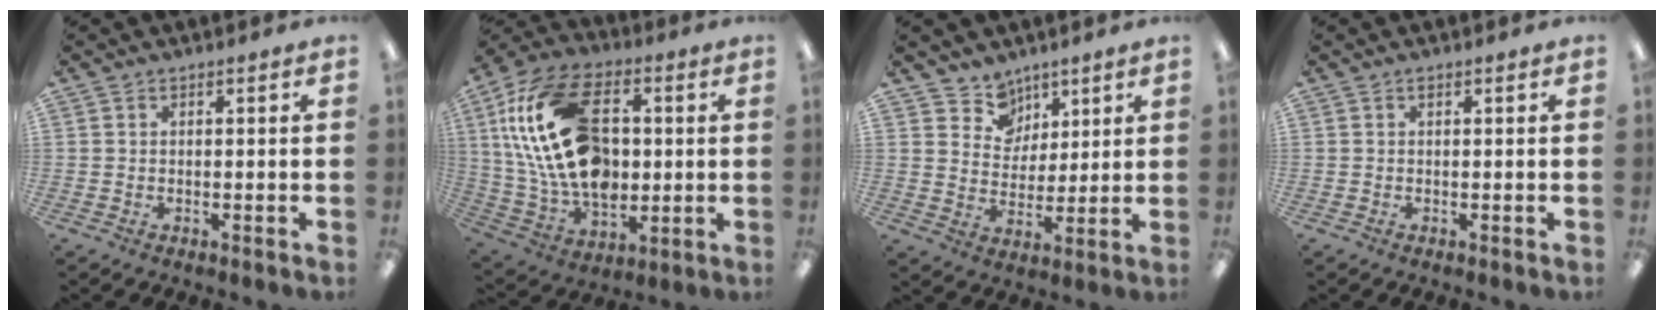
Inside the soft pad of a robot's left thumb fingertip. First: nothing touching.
{"total": 24.6, "force": [4.3, 16.0, 18.1], "torque": [-0.362, 0.005, 0.080]}
{"total": 8.2, "force": [5.7, 5.8, -0.2], "torque": [-0.006, -0.046, 0.108]}
{"total": 0.6, "force": [0.3, 0.4, 0.4], "torque": [-0.009, 0.004, 0.005]}